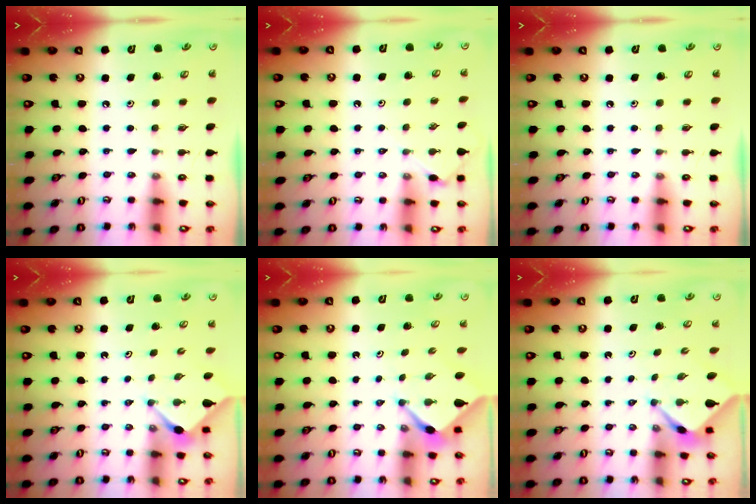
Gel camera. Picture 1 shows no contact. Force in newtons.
{"total": 4.8, "press": 4.7, "slide": 0.4}
{"total": 0.0}
{"total": 3.0, "press": 3.0, "slide": 0.3}
{"total": 2.3, "press": 2.2, "slide": 0.3}
{"total": 2.1, "press": 2.1, "slide": 0.3}